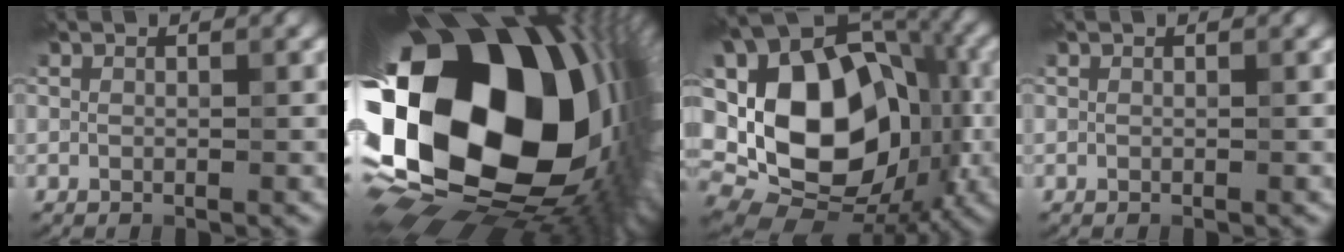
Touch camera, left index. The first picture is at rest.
{"total": 23.7, "force": [1.3, 16.0, 17.4], "torque": [-0.332, -0.069, 0.037]}
{"total": 16.3, "force": [0.0, 12.0, 11.1], "torque": [-0.174, -0.007, 0.004]}
{"total": 0.0}